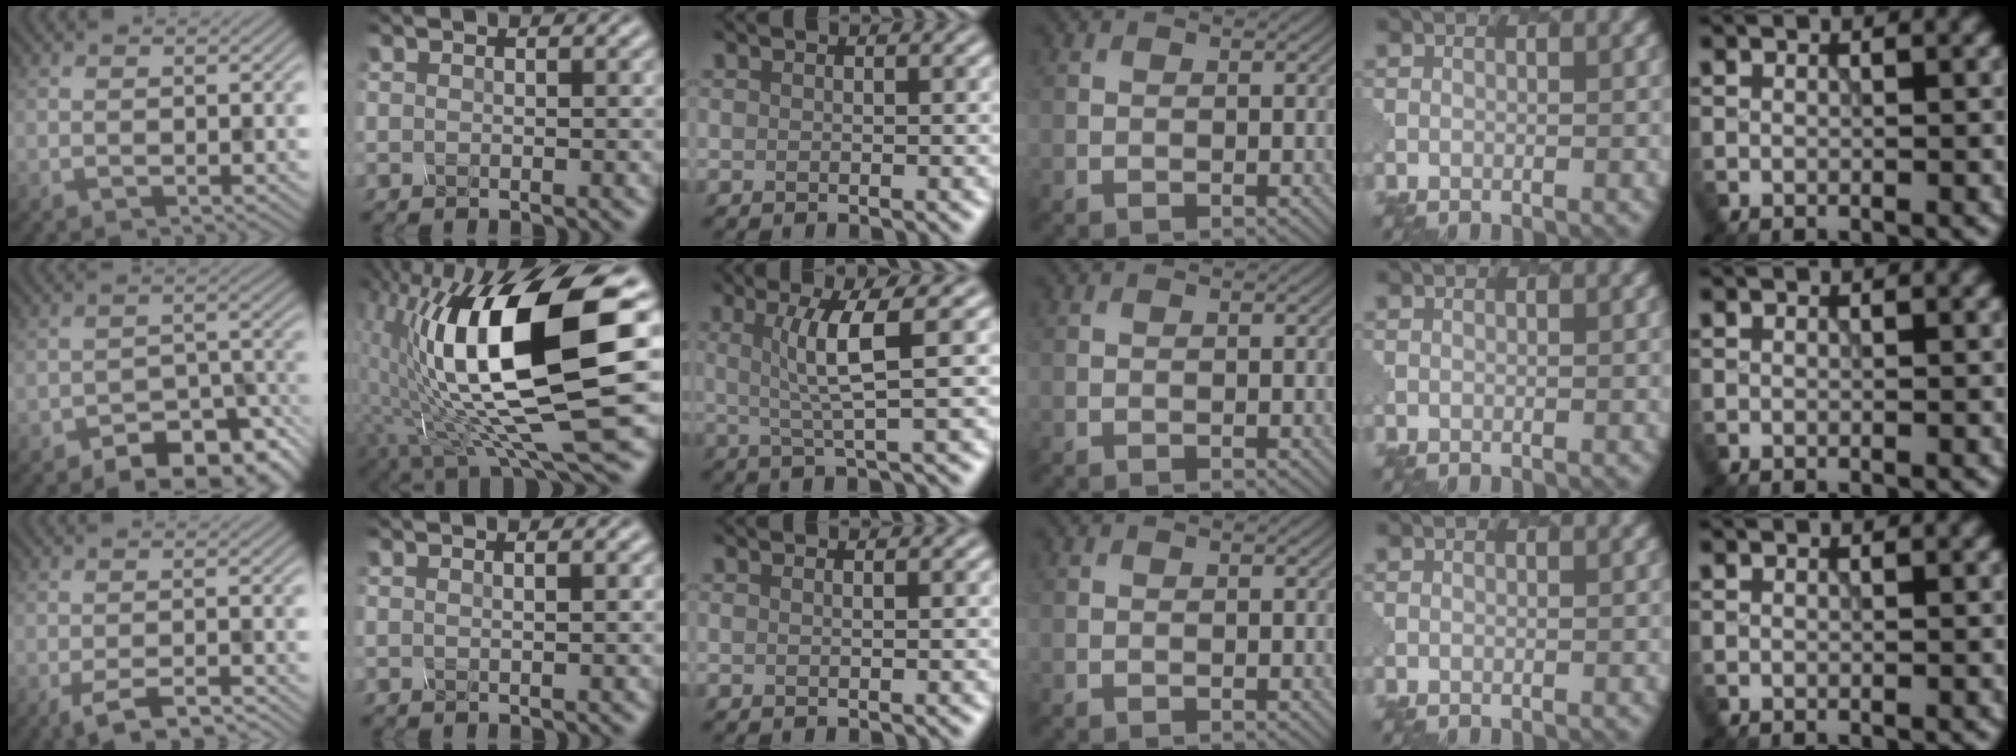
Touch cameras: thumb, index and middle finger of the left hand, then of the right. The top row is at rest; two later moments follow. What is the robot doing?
{"motion": "shake", "object": "salt shaker"}